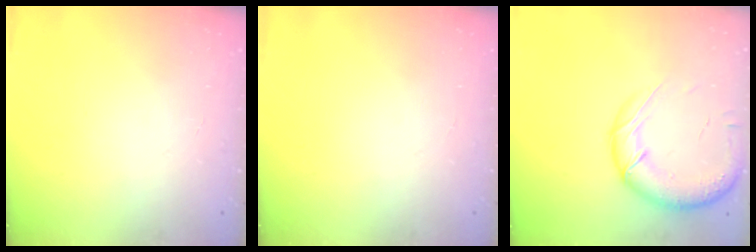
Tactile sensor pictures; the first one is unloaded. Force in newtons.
{"total": 0.0}
{"total": 19.3, "press": 18.8, "slide": 4.3}